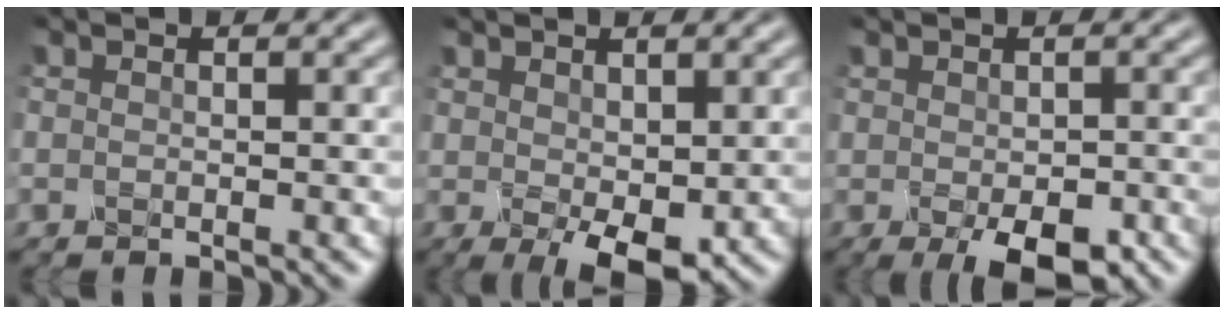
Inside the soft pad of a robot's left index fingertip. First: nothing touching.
{"total": 3.8, "force": [0.2, 2.0, 3.2], "torque": [-0.063, -0.011, 0.012]}
{"total": 4.4, "force": [-2.0, 2.0, 3.4], "torque": [-0.054, -0.015, -0.021]}